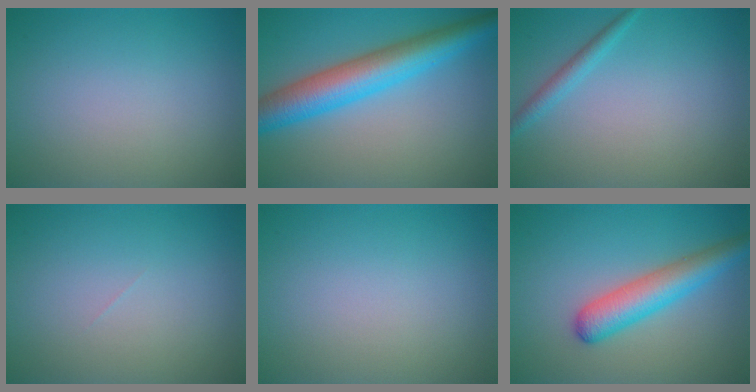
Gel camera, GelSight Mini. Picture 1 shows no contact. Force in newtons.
{"total": 7.4, "press": 7.4, "slide": 0.1}
{"total": 1.5, "press": 1.5, "slide": 0.1}
{"total": 0.0}
{"total": 0.0}
{"total": 4.8, "press": 4.8, "slide": 0.2}